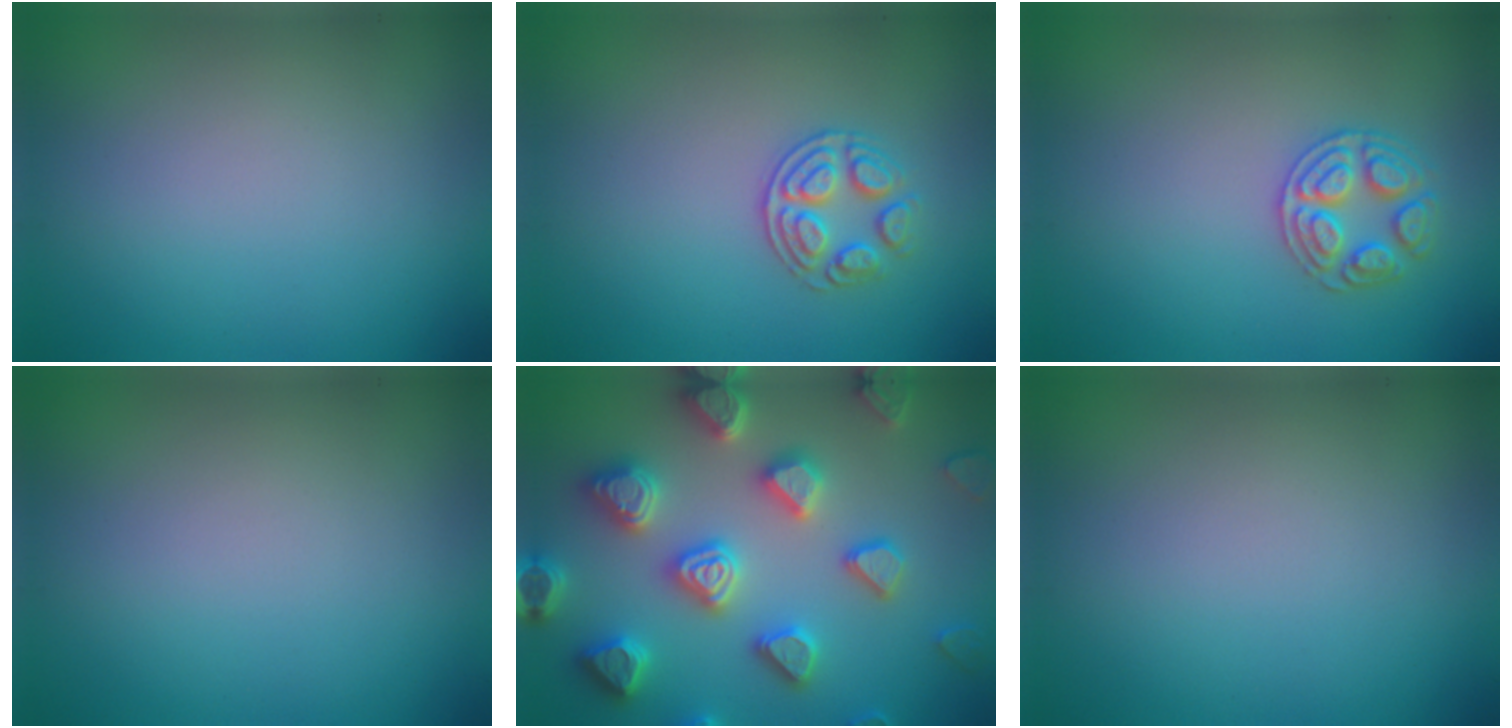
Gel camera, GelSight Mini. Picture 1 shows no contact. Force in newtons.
{"total": 2.7, "press": 2.4, "slide": 1.1}
{"total": 2.6, "press": 2.6, "slide": 0.2}
{"total": 0.0}
{"total": 7.4, "press": 7.2, "slide": 1.7}
{"total": 0.0}